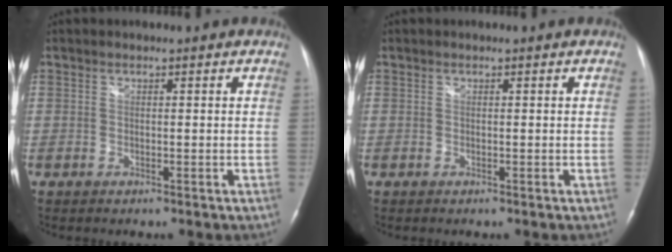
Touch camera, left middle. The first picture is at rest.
{"total": 0.0}